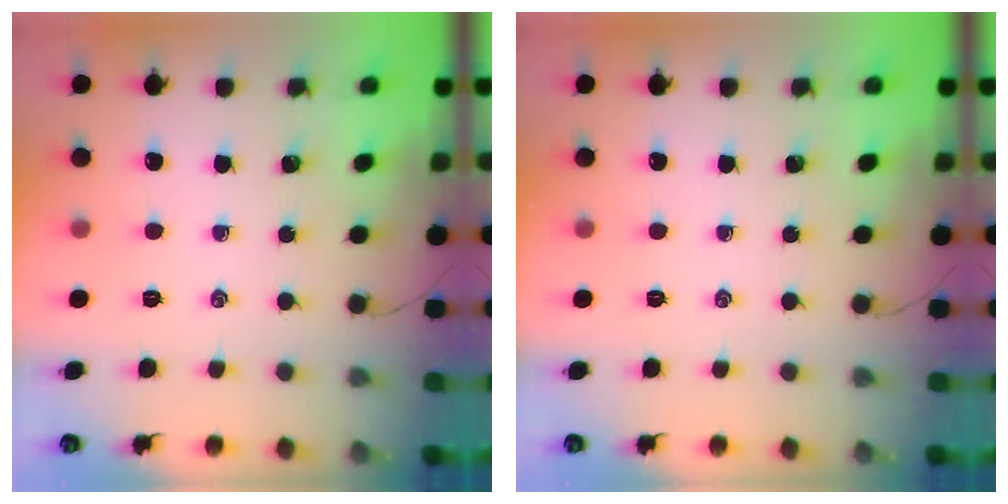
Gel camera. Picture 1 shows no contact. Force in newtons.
{"total": 0.0}